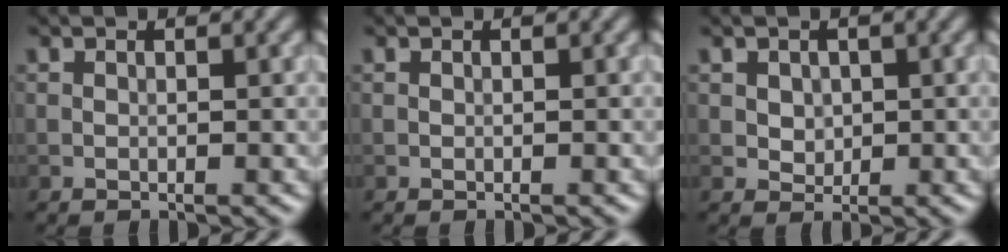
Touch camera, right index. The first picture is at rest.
{"total": 0.0}
{"total": 1.5, "force": [0.4, 1.3, 0.7], "torque": [-0.013, -0.002, 0.013]}